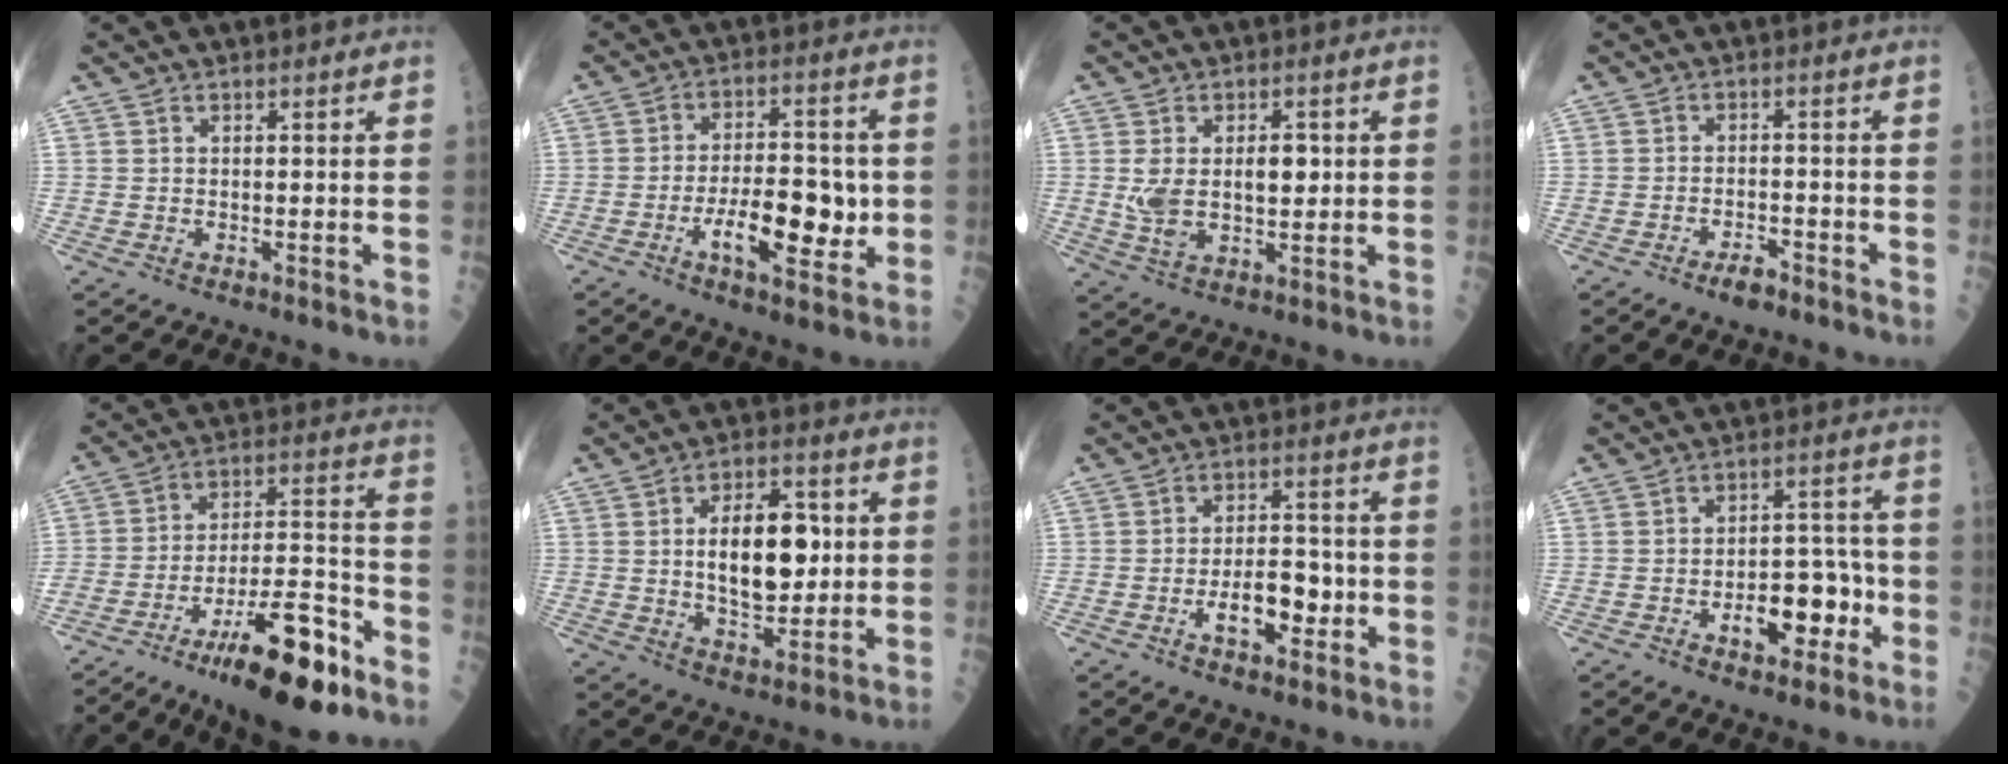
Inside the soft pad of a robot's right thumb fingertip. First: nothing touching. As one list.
[{"total": 12.6, "force": [-2.7, 5.2, 11.1], "torque": [-0.156, 0.012, -0.043]}, {"total": 9.1, "force": [0.9, 5.1, 7.5], "torque": [-0.125, -0.002, 0.024]}, {"total": 3.3, "force": [-2.3, 1.1, 2.0], "torque": [-0.029, 0.014, -0.040]}, {"total": 21.5, "force": [-12.3, 5.8, 16.6], "torque": [-0.273, 0.060, -0.202]}, {"total": 14.6, "force": [1.6, 7.7, 12.2], "torque": [-0.156, 0.001, 0.028]}, {"total": 8.8, "force": [-2.3, 4.3, 7.3], "torque": [-0.099, 0.016, -0.037]}, {"total": 11.0, "force": [-3.6, 6.1, 8.5], "torque": [-0.090, 0.039, -0.049]}]